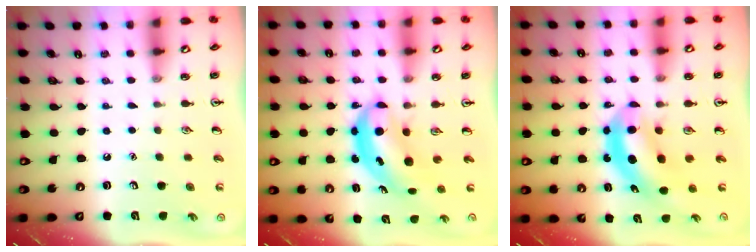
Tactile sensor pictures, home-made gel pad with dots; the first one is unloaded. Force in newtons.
{"total": 5.2, "press": 5.1, "slide": 1.3}
{"total": 6.3, "press": 6.1, "slide": 1.4}